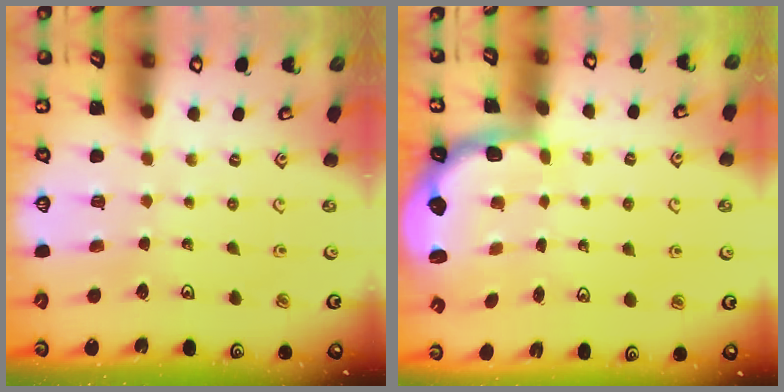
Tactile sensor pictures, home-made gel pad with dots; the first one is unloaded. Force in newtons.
{"total": 2.5, "press": 1.9, "slide": 1.7}